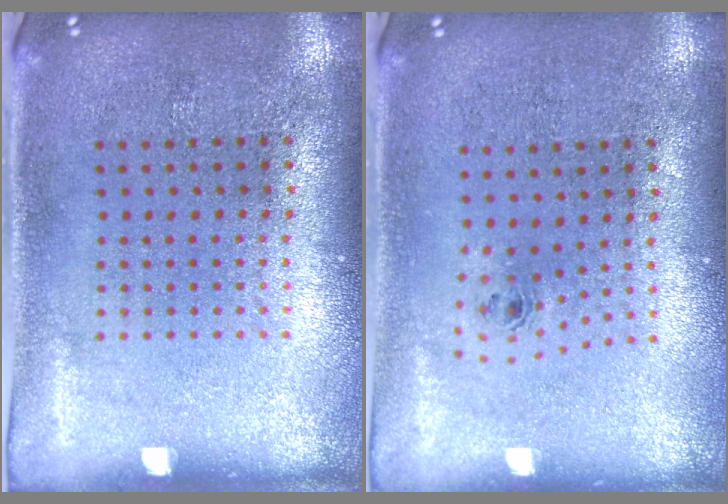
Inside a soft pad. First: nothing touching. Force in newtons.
{"total": 0.7, "press": 0.3, "slide": 0.6}